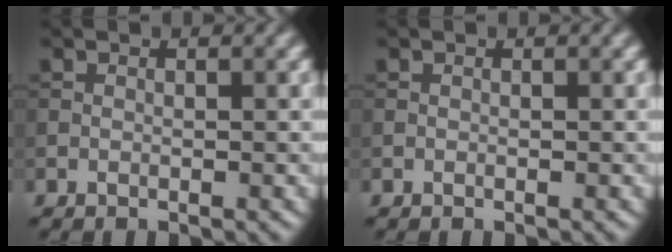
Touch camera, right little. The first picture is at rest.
{"total": 0.0}